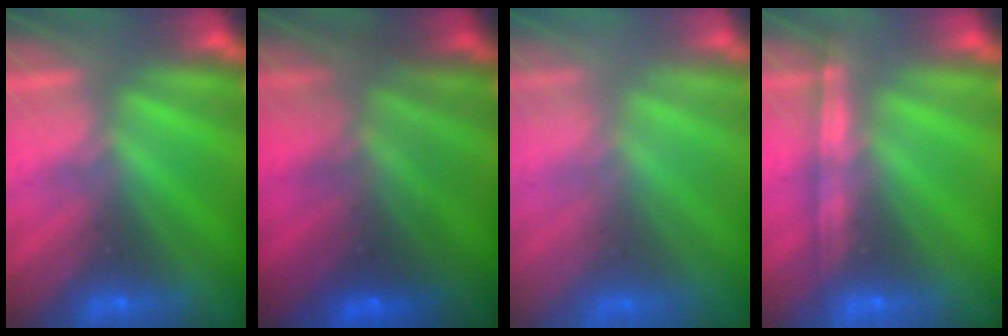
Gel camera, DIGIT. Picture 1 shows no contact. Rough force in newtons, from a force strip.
{"total": 7.5}
{"total": 5.6}
{"total": 1.1}